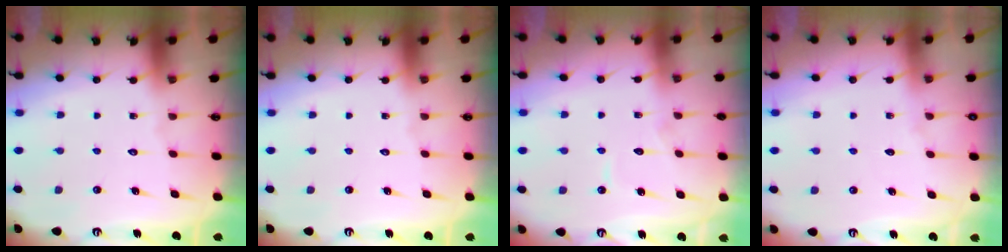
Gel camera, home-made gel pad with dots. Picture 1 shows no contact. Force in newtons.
{"total": 0.0}
{"total": 5.3, "press": 5.3, "slide": 0.3}
{"total": 3.3, "press": 3.3, "slide": 0.6}